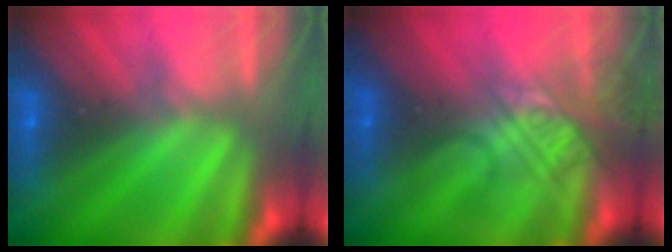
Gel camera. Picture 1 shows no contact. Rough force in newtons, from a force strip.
{"total": 2.4}